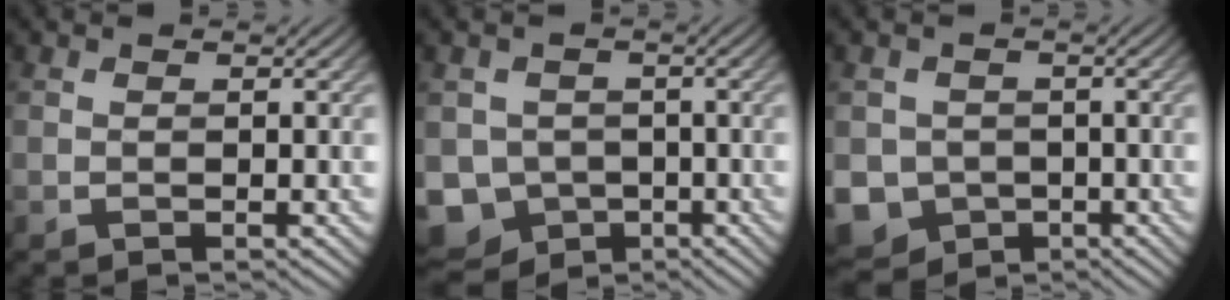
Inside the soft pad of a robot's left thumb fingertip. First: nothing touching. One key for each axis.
{"total": 7.5, "fx": -2.9, "fy": 6.5, "fz": 2.4, "tx": -0.064, "ty": -0.024, "tz": -0.062}
{"total": 6.6, "fx": -2.1, "fy": 5.9, "fz": 2.1, "tx": -0.062, "ty": -0.023, "tz": -0.048}